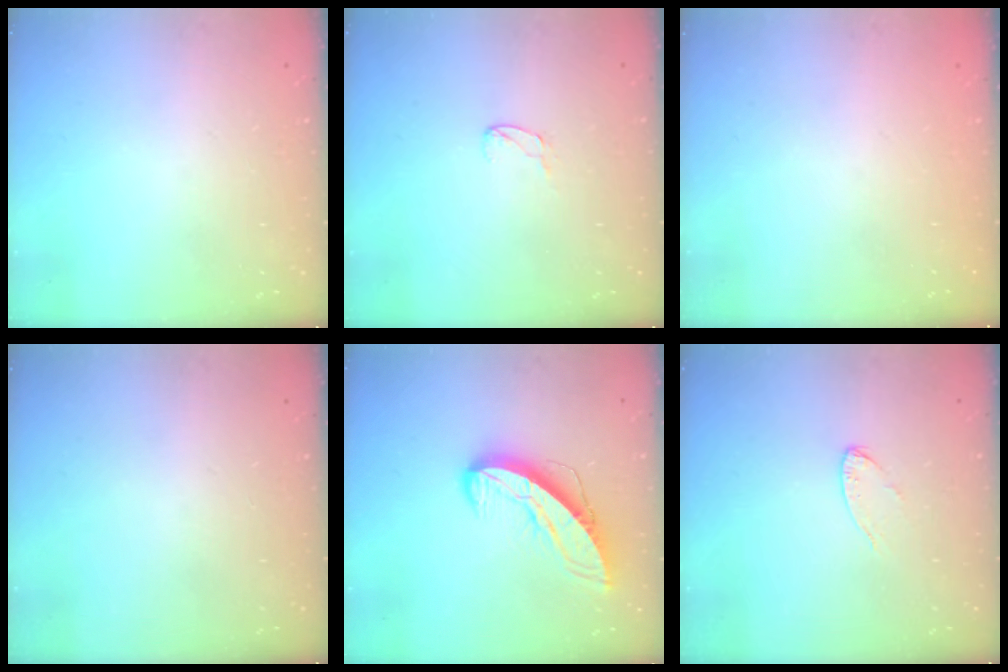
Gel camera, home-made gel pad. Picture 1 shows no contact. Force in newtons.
{"total": 4.0, "press": 4.0, "slide": 0.3}
{"total": 0.0}
{"total": 0.0}
{"total": 11.2, "press": 11.1, "slide": 1.0}
{"total": 5.6, "press": 5.6, "slide": 0.5}